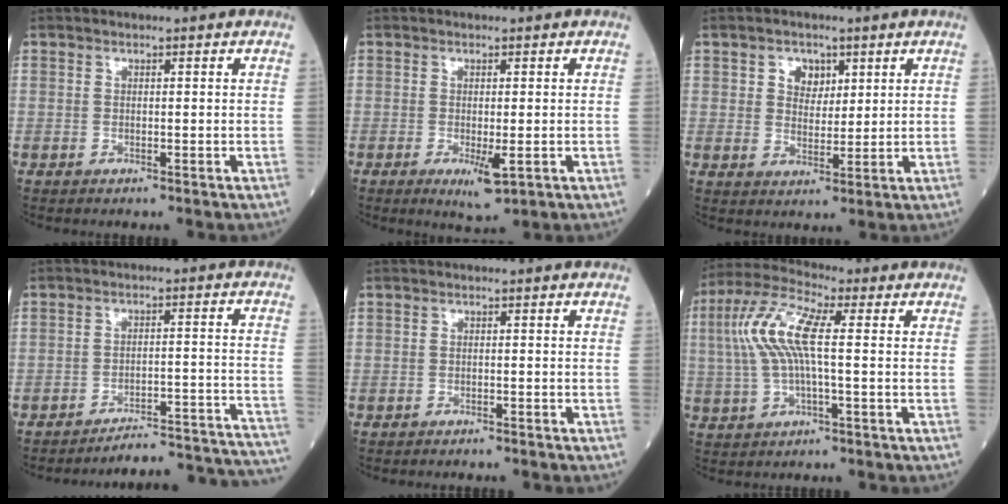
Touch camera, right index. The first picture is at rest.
{"total": 4.0, "force": [-1.2, 0.8, 3.7], "torque": [-0.059, -0.009, -0.009]}
{"total": 4.0, "force": [1.8, 3.0, 2.0], "torque": [-0.029, 0.007, 0.032]}
{"total": 19.0, "force": [-18.7, -1.0, 3.0], "torque": [0.013, 0.016, -0.234]}
{"total": 2.4, "force": [-2.3, 0.4, 0.6], "torque": [-0.011, -0.003, -0.029]}
{"total": 9.6, "force": [1.0, 2.0, 9.4], "torque": [-0.213, 0.027, 0.012]}